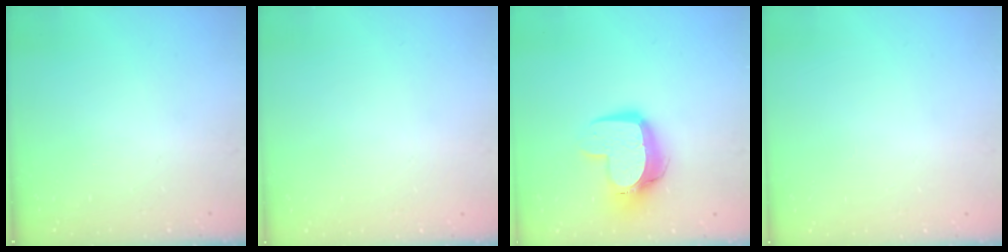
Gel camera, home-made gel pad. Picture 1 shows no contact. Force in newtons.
{"total": 0.0}
{"total": 13.5, "press": 13.4, "slide": 1.3}
{"total": 0.0}